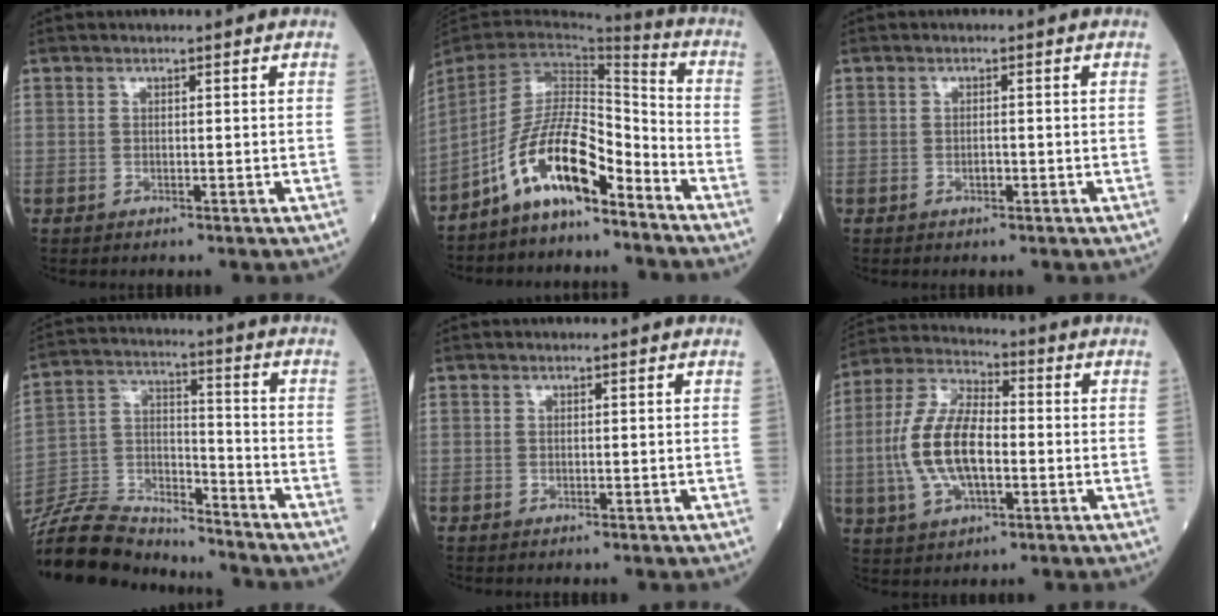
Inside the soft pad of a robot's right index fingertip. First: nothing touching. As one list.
[{"total": 11.6, "force": [-7.6, 3.1, 8.2], "torque": [-0.162, 0.017, -0.144]}, {"total": 1.2, "force": [-0.4, 0.5, 1.0], "torque": [-0.020, -0.001, -0.006]}, {"total": 15.7, "force": [-15.1, 3.2, 2.5], "torque": [-0.054, 0.033, -0.269]}, {"total": 0.0}, {"total": 13.1, "force": [-1.6, 5.8, 11.7], "torque": [-0.253, 0.014, -0.031]}]